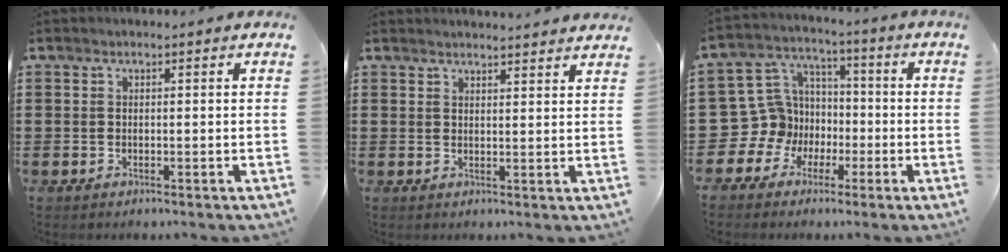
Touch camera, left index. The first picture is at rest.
{"total": 2.1, "force": [2.1, -0.2, 0.0], "torque": [-0.007, -0.005, 0.040]}
{"total": 9.9, "force": [-2.5, 9.4, 1.7], "torque": [-0.098, 0.001, -0.045]}